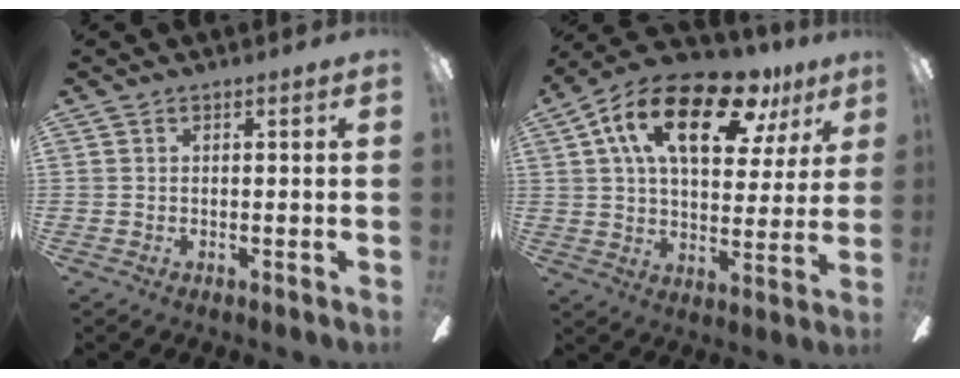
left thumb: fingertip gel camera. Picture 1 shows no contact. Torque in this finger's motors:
{"motor_torque": [0.50, 0.57, 1.66, -1.11, 0.50]}